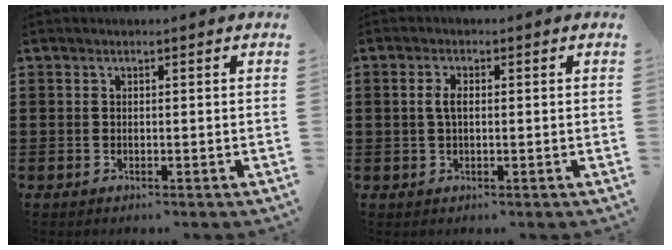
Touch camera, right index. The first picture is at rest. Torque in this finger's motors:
{"motor_torque": [0.45, -0.27, 0.16, 0.05]}